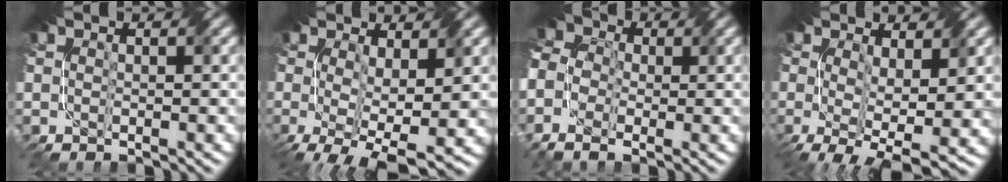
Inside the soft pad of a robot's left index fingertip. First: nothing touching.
{"total": 8.4, "force": [-1.4, 4.5, 6.9], "torque": [-0.131, -0.024, -0.006]}
{"total": 6.2, "force": [-2.2, 4.6, 3.6], "torque": [-0.091, -0.001, -0.042]}
{"total": 8.0, "force": [-0.9, 4.3, 6.7], "torque": [-0.130, -0.026, 0.002]}